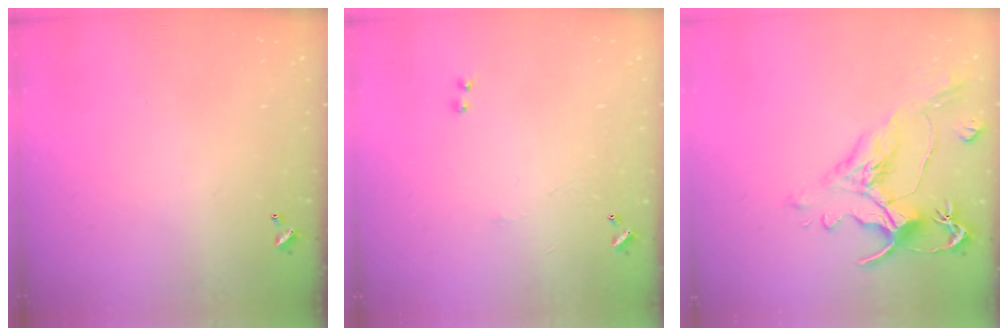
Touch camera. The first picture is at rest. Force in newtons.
{"total": 0.9, "press": 0.8, "slide": 0.5}
{"total": 1.6, "press": 0.0, "slide": 1.6}